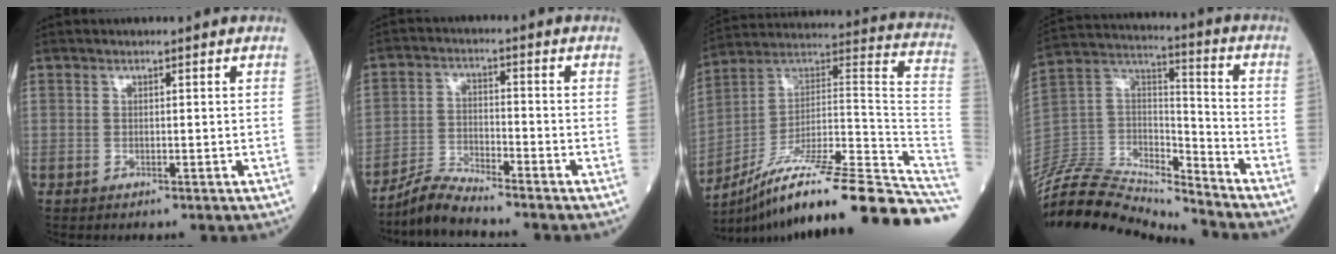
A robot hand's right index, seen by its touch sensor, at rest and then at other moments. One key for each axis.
{"total": 5.6, "fx": -5.4, "fy": -0.4, "fz": 1.2, "tx": -0.026, "ty": -0.013, "tz": -0.105}
{"total": 29.2, "fx": -22.4, "fy": 1.3, "fz": 18.7, "tx": -0.169, "ty": 0.030, "tz": -0.345}
{"total": 19.2, "fx": -18.7, "fy": 1.6, "fz": 4.1, "tx": -0.077, "ty": 0.046, "tz": -0.337}